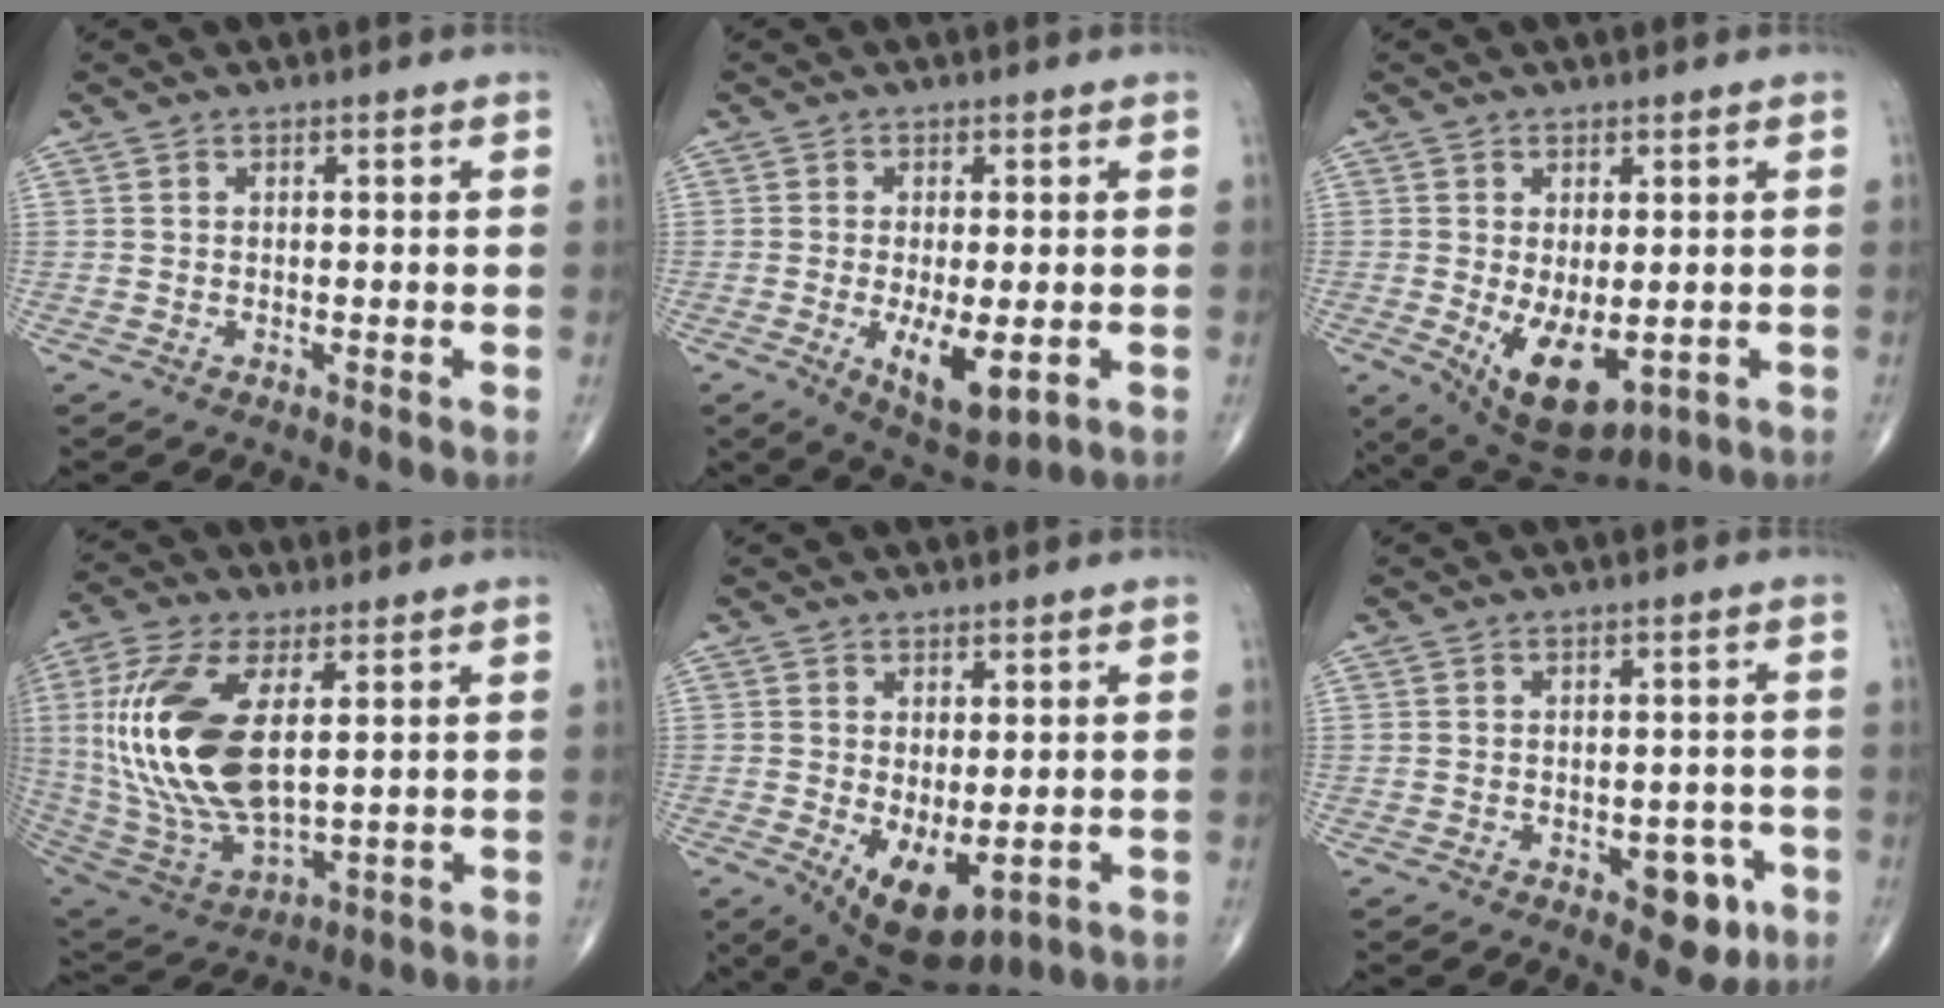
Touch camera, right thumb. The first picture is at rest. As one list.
[{"total": 8.5, "force": [-2.0, 3.3, 7.6], "torque": [-0.121, -0.019, -0.023]}, {"total": 10.0, "force": [-2.0, 5.1, 8.4], "torque": [-0.125, -0.016, -0.010]}, {"total": 21.7, "force": [3.6, 10.0, 18.9], "torque": [-0.408, -0.022, 0.078]}, {"total": 8.6, "force": [-1.8, 4.2, 7.3], "torque": [-0.110, -0.013, -0.008]}, {"total": 6.1, "force": [-2.6, 3.4, 4.3], "torque": [-0.027, 0.013, -0.028]}]